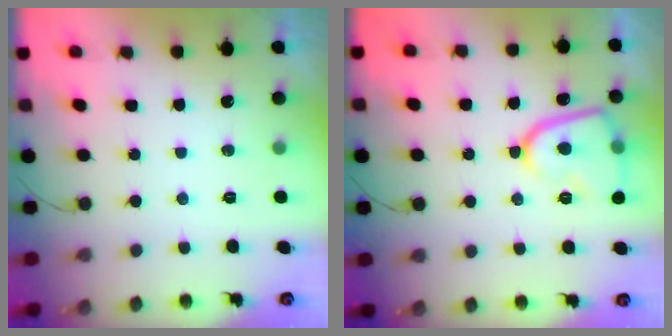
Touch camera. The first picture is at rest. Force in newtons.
{"total": 13.7, "press": 13.6, "slide": 1.4}